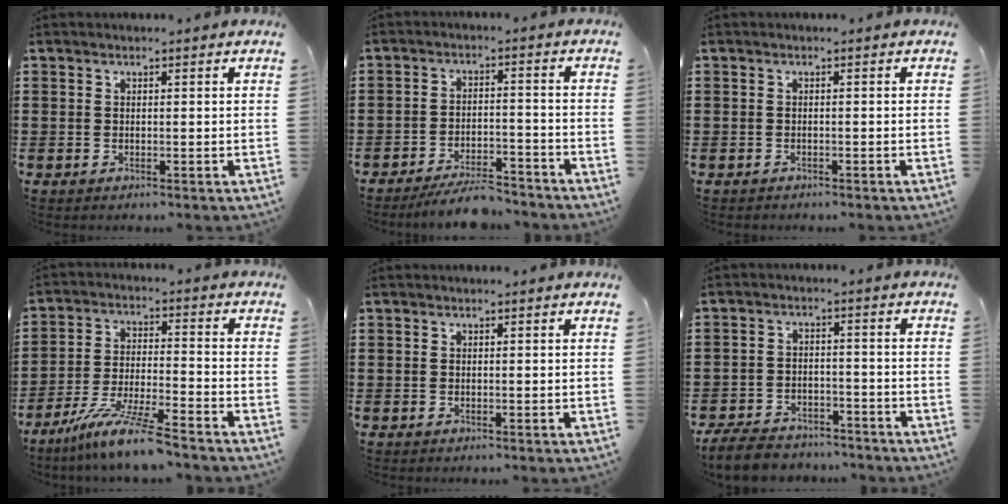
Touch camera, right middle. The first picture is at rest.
{"total": 5.7, "force": [-5.3, 0.4, 1.9], "torque": [-0.037, -0.002, -0.101]}
{"total": 0.6, "force": [-0.6, -0.1, 0.0], "torque": [-0.002, -0.002, -0.013]}
{"total": 9.8, "force": [-8.1, -0.3, 5.4], "torque": [-0.110, -0.006, -0.157]}
{"total": 0.0}
{"total": 6.2, "force": [-5.9, 1.1, 1.6], "torque": [-0.037, 0.007, -0.115]}